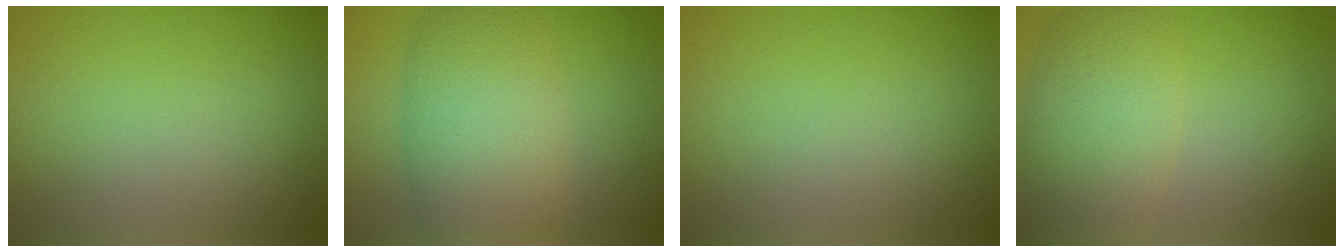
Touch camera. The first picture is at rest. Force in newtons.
{"total": 8.5, "press": 8.5, "slide": 0.4}
{"total": 0.0}
{"total": 6.8, "press": 6.8, "slide": 0.3}